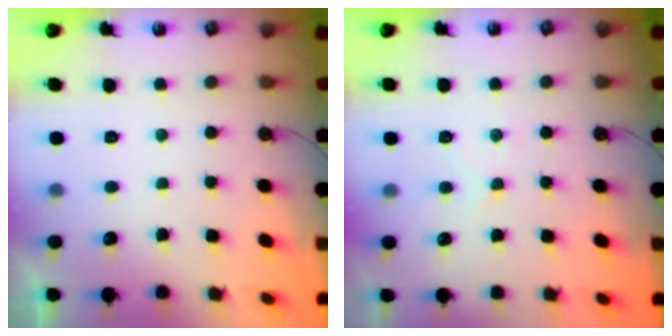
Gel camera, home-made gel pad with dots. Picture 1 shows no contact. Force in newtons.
{"total": 5.8, "press": 5.8, "slide": 1.0}